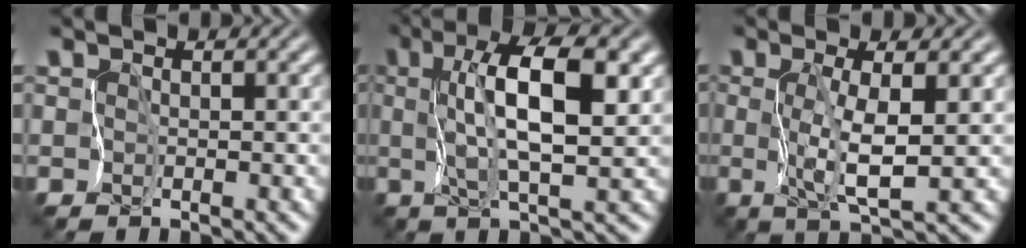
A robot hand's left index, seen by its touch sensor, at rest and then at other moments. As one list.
[{"total": 7.3, "force": [1.8, 1.7, 6.9], "torque": [-0.116, 0.009, 0.025]}, {"total": 3.2, "force": [0.3, -0.1, 3.2], "torque": [-0.069, -0.005, 0.008]}]